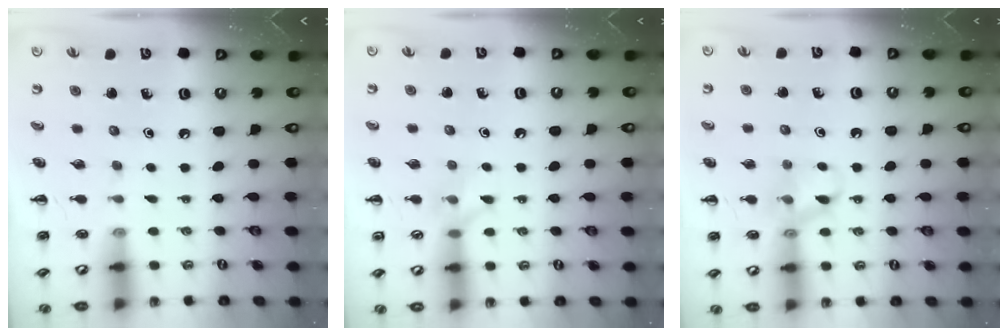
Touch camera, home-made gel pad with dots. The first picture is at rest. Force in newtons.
{"total": 6.2, "press": 6.2, "slide": 0.6}
{"total": 9.3, "press": 9.2, "slide": 1.0}